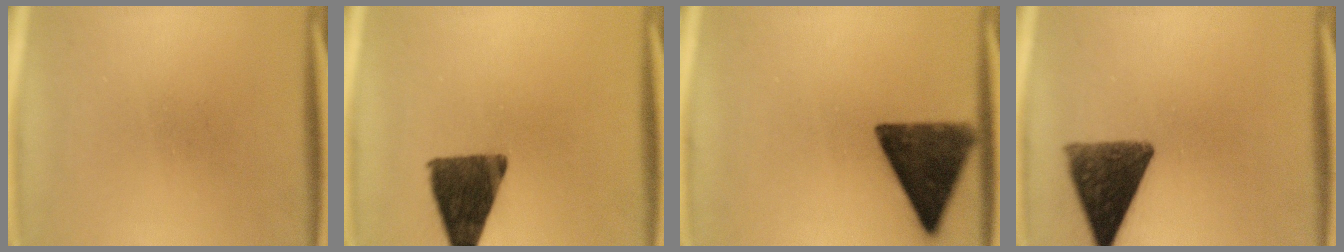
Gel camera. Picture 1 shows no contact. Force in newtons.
{"total": 12.3}
{"total": 13.2}
{"total": 11.2}